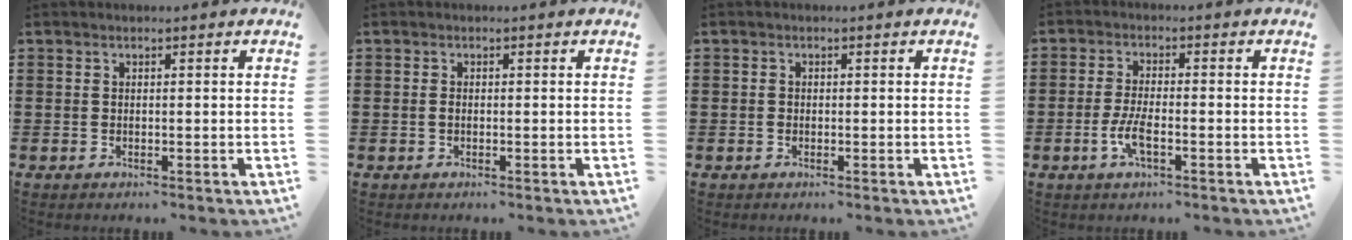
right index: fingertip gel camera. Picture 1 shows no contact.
{"total": 0.7, "force": [-0.2, 0.2, 0.6], "torque": [-0.016, -0.006, -0.002]}
{"total": 0.5, "force": [-0.1, 0.4, 0.3], "torque": [-0.010, -0.001, -0.002]}
{"total": 4.0, "force": [-1.5, 1.0, 3.5], "torque": [-0.080, -0.006, -0.033]}